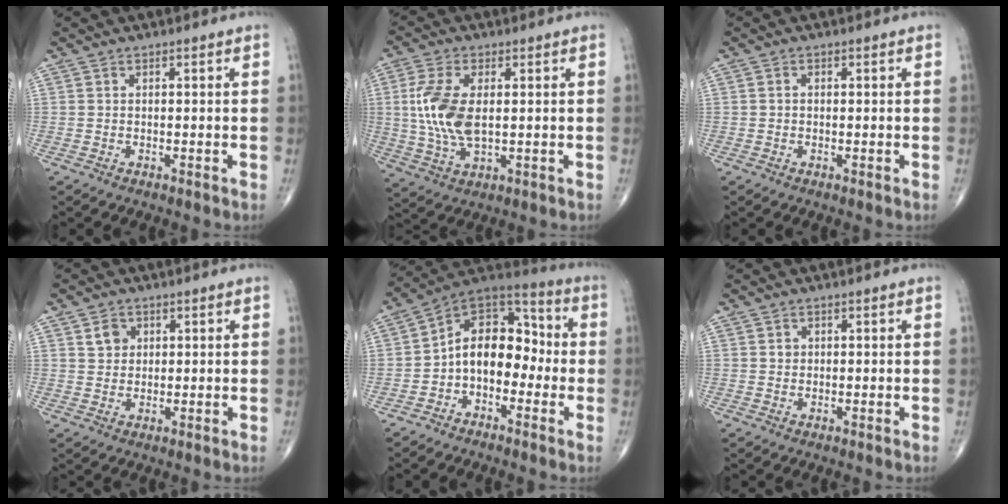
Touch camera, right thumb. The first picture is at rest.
{"total": 10.8, "force": [1.0, 5.4, 9.3], "torque": [-0.208, -0.006, 0.024]}
{"total": 0.6, "force": [0.0, 0.5, 0.3], "torque": [-0.003, 0.001, -0.002]}
{"total": 3.2, "force": [1.3, 2.6, 1.2], "torque": [-0.006, -0.007, 0.022]}
{"total": 13.0, "force": [-2.3, 8.9, 9.1], "torque": [-0.109, 0.060, -0.055]}
{"total": 0.9, "force": [0.2, 0.8, 0.3], "torque": [0.000, 0.001, 0.003]}